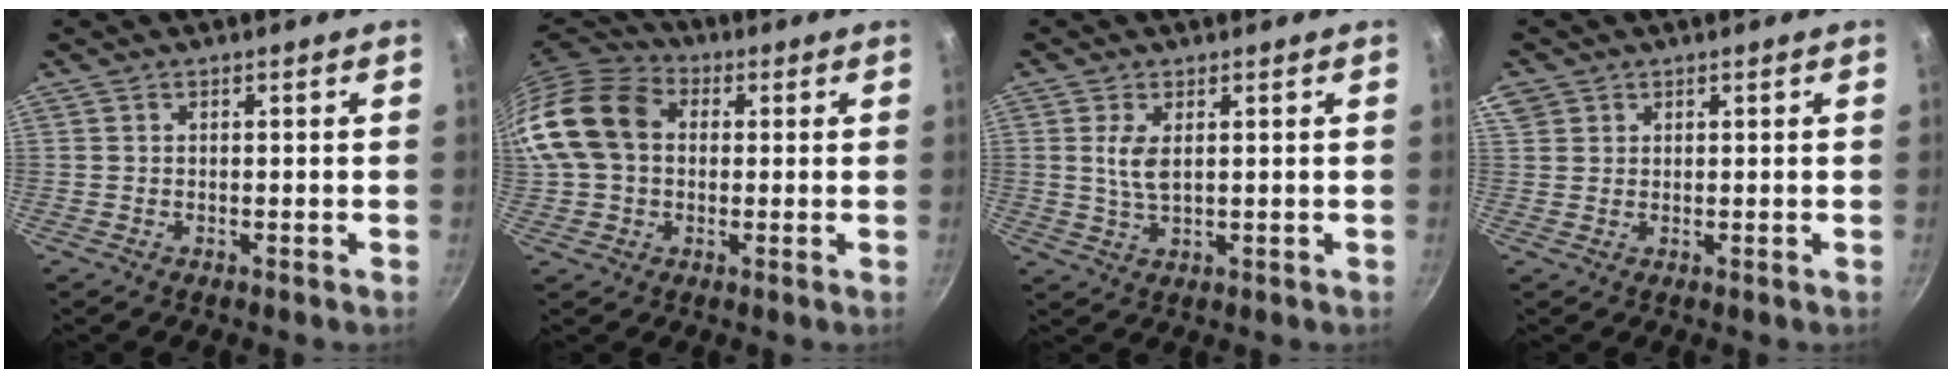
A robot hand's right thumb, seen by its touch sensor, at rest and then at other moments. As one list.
[{"total": 14.9, "force": [1.4, 11.3, 9.6], "torque": [-0.167, 0.033, 0.010]}, {"total": 4.2, "force": [1.0, 1.9, 3.6], "torque": [-0.072, -0.009, 0.021]}, {"total": 4.3, "force": [2.0, 3.5, 1.6], "torque": [-0.022, 0.007, 0.040]}]